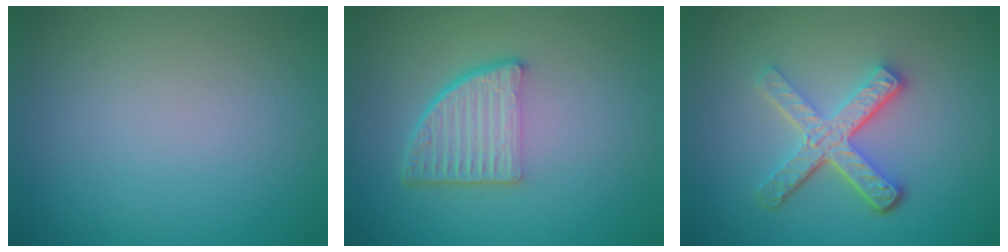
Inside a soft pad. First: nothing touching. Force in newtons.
{"total": 4.8, "press": 3.3, "slide": 3.5}
{"total": 5.1, "press": 3.6, "slide": 3.5}